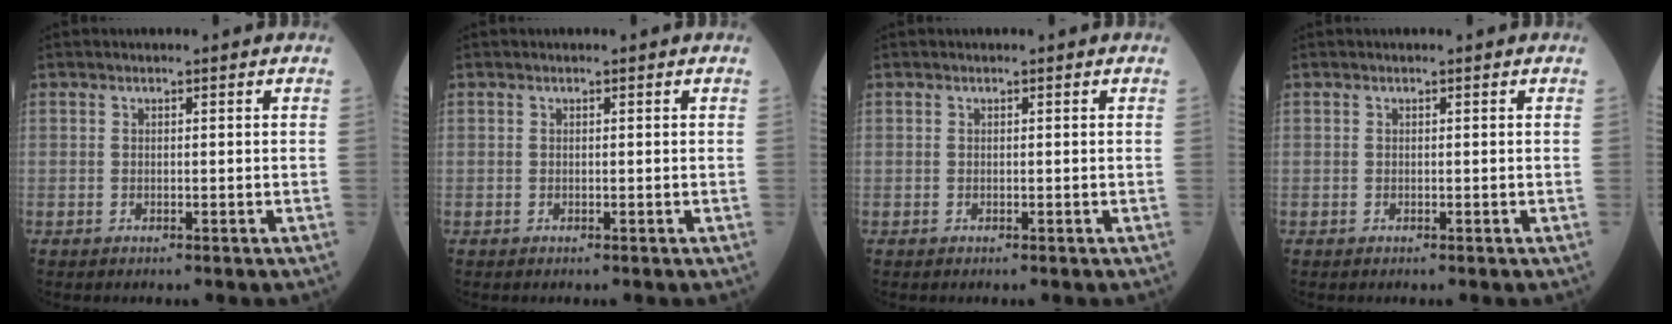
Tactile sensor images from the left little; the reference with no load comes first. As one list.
[{"total": 0.0}, {"total": 0.0}, {"total": 0.0}]